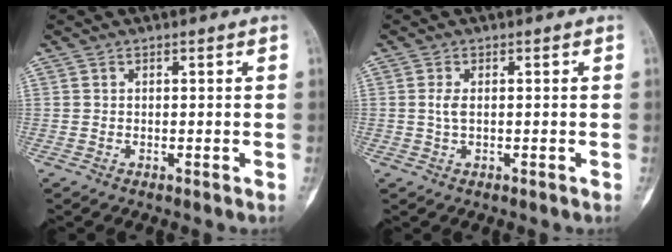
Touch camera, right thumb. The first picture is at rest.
{"total": 1.7, "force": [0.1, 0.9, 1.5], "torque": [-0.034, 0.000, 0.002]}